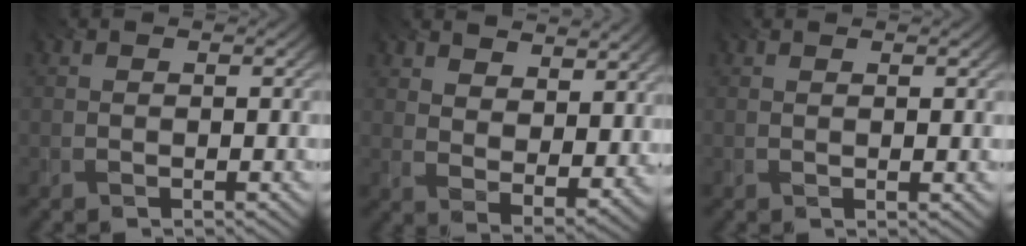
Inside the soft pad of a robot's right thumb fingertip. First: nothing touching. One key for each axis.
{"total": 9.3, "fx": 6.4, "fy": 4.1, "fz": 5.2, "tx": -0.107, "ty": -0.014, "tz": 0.104}
{"total": 1.2, "fx": 0.8, "fy": -0.1, "fz": 0.9, "tx": -0.013, "ty": -0.001, "tz": 0.016}